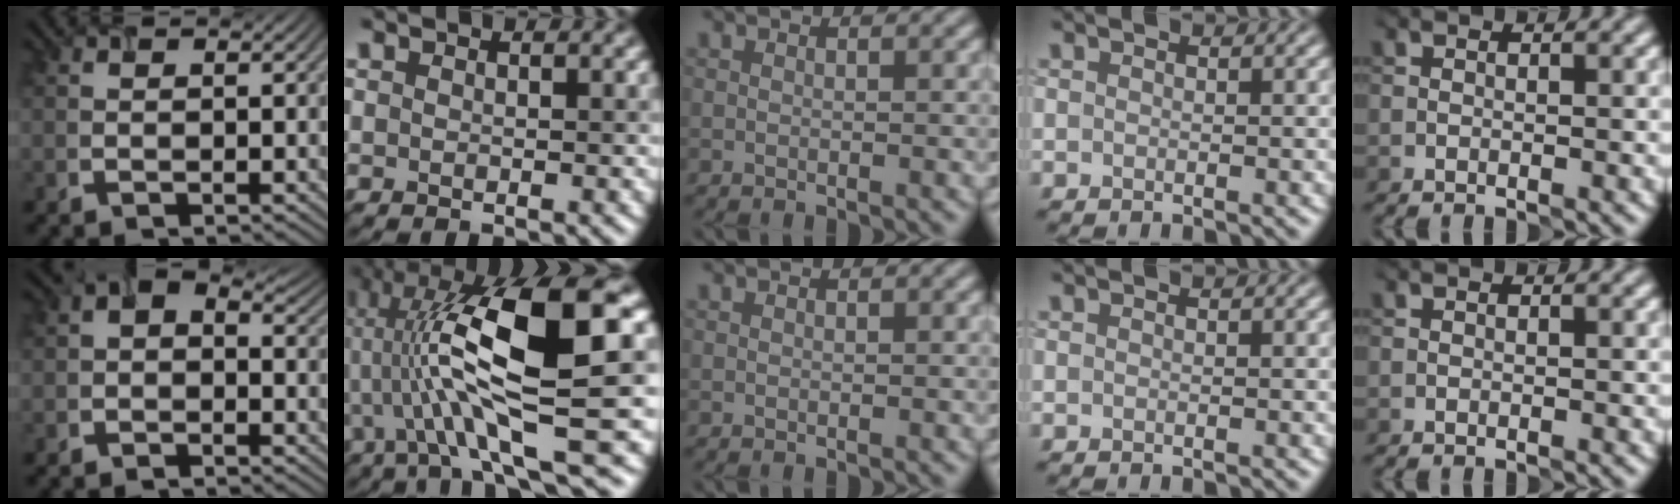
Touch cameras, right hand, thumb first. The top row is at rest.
{"thumb": {"total": 3.6, "force": [0.5, 2.5, 2.6], "torque": [-0.044, 0.008, -0.004]}, "index": {"total": 14.9, "force": [1.1, 3.2, 14.5], "torque": [-0.249, 0.011, 0.024]}}